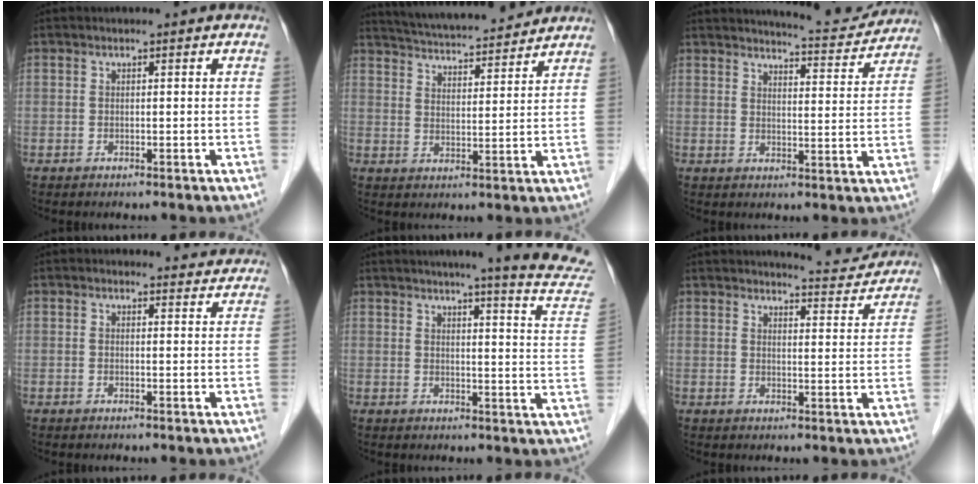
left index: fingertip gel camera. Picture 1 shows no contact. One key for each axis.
{"total": 15.4, "fx": 14.4, "fy": 1.8, "fz": 5.3, "tx": -0.091, "ty": 0.023, "tz": 0.217}
{"total": 10.0, "fx": 9.8, "fy": 0.9, "fz": 1.8, "tx": -0.024, "ty": -0.013, "tz": 0.120}
{"total": 2.9, "fx": 2.8, "fy": 0.9, "fz": -0.2, "tx": 0.001, "ty": -0.003, "tz": 0.019}
{"total": 14.9, "fx": 13.5, "fy": -0.7, "fz": 6.3, "tx": -0.075, "ty": -0.071, "tz": 0.138}
{"total": 8.1, "fx": 8.1, "fy": 0.7, "fz": 0.8, "tx": -0.009, "ty": -0.016, "tz": 0.095}